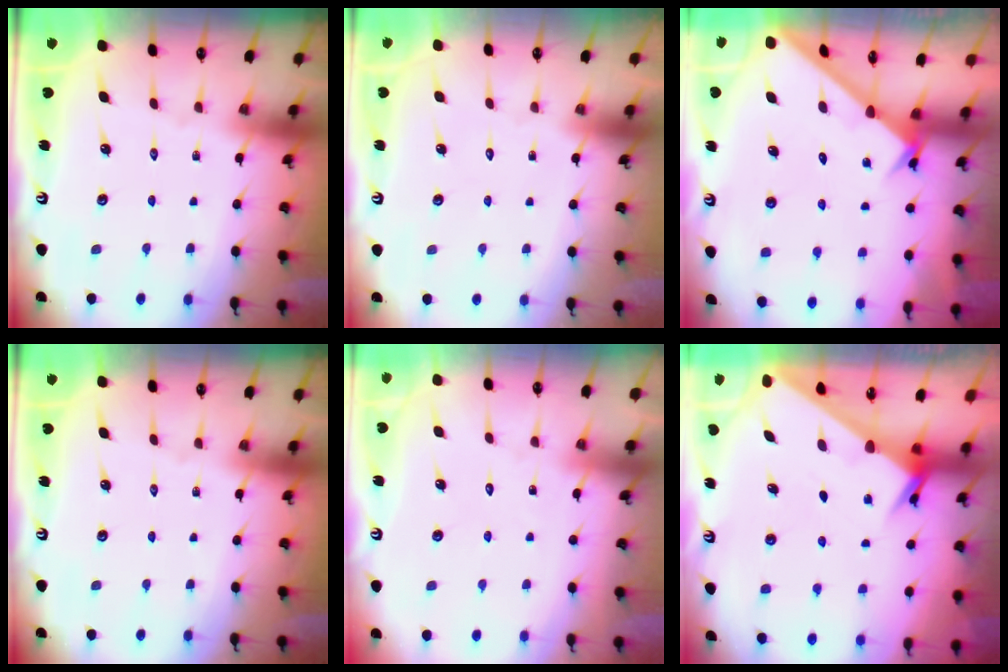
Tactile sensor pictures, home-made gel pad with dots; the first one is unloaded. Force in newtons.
{"total": 1.5, "press": 1.5, "slide": 0.1}
{"total": 2.2, "press": 2.2, "slide": 0.2}
{"total": 0.0}
{"total": 5.0, "press": 5.0, "slide": 0.4}
{"total": 3.0, "press": 3.0, "slide": 0.2}